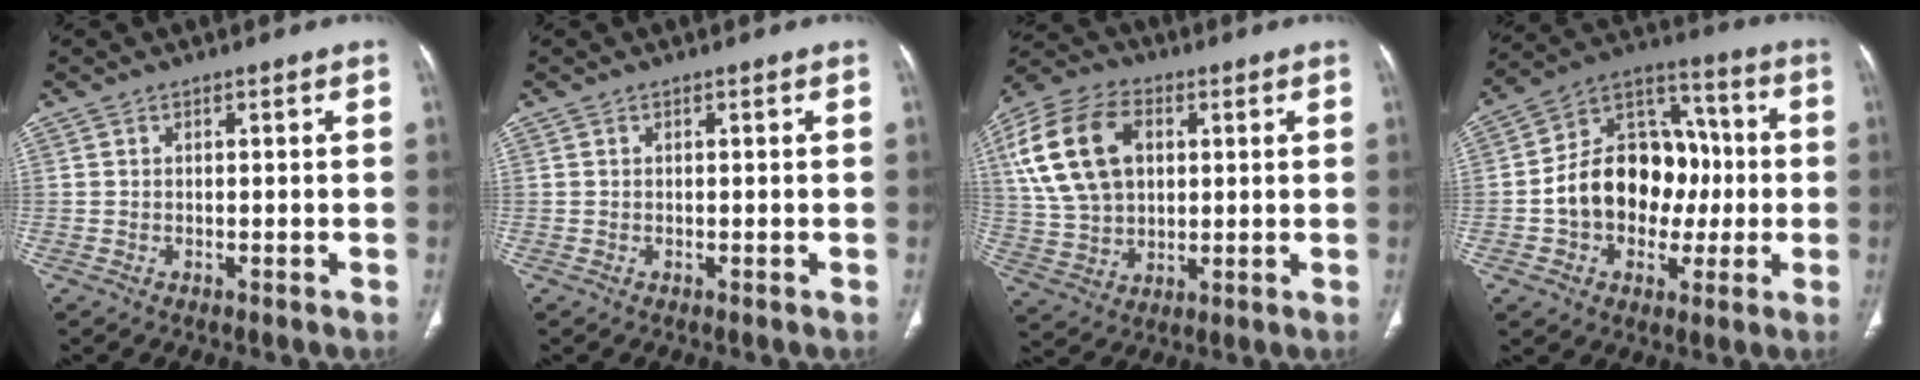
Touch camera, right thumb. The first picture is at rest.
{"total": 0.0}
{"total": 17.6, "force": [4.6, 12.0, 12.1], "torque": [-0.227, 0.009, 0.086]}
{"total": 18.4, "force": [-1.6, 13.7, 12.3], "torque": [-0.153, 0.046, -0.023]}